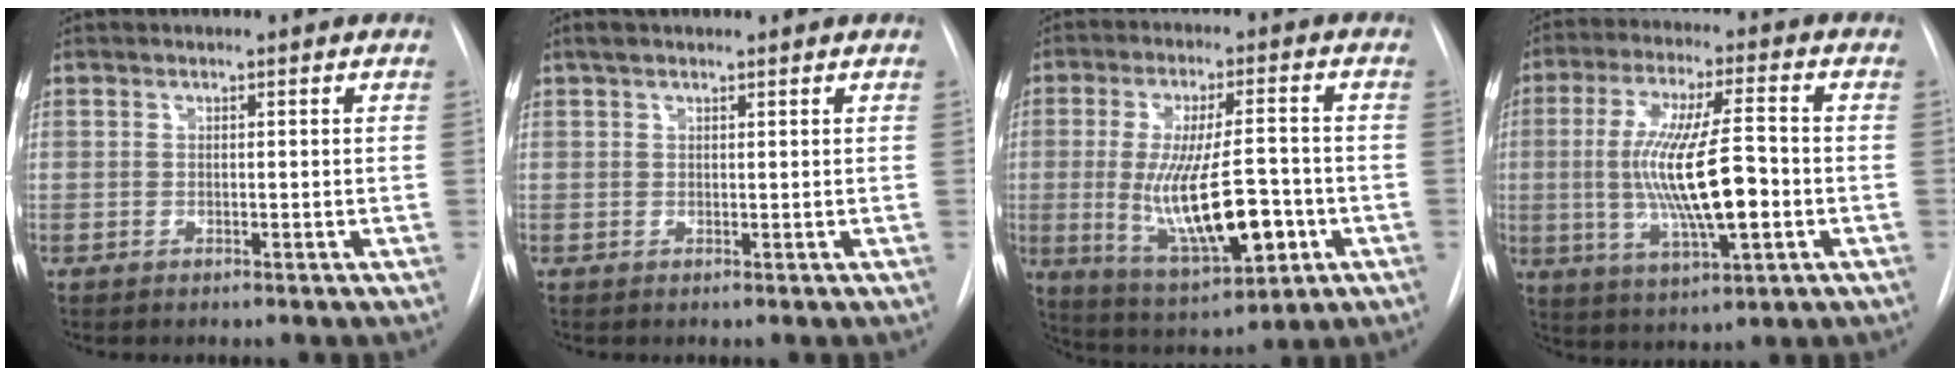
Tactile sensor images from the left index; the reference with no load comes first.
{"total": 2.0, "force": [1.5, 0.7, 1.2], "torque": [-0.025, 0.019, 0.027]}
{"total": 15.5, "force": [-3.0, 4.3, 14.5], "torque": [-0.263, -0.010, -0.036]}
{"total": 13.9, "force": [-1.7, 2.5, 13.6], "torque": [-0.261, -0.003, -0.026]}